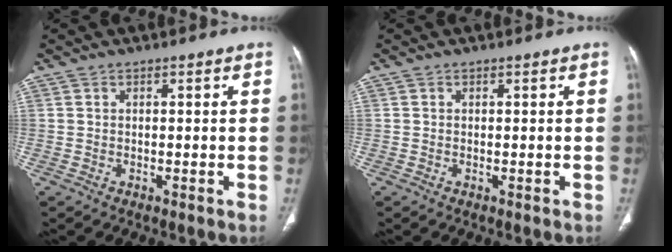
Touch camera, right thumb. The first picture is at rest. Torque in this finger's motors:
{"motor_torque": [0.46, 0.28, 0.21, -0.08, -0.05]}